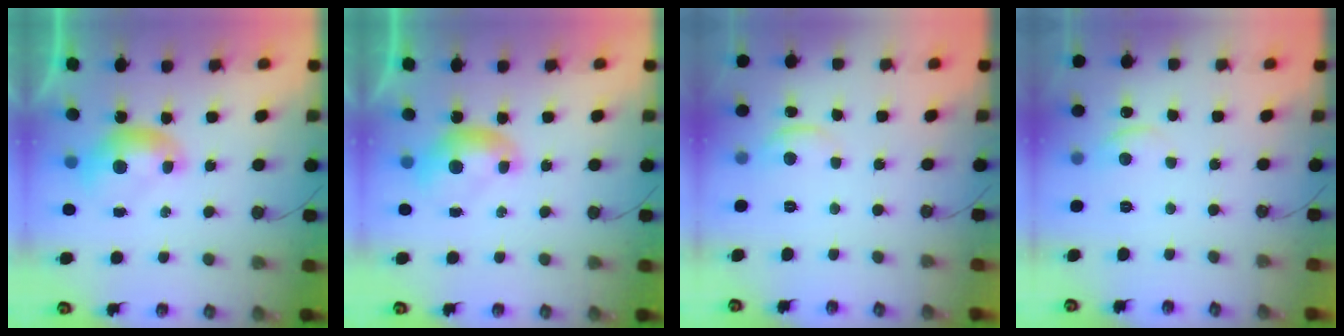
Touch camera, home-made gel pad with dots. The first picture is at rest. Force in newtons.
{"total": 0.0}
{"total": 0.9, "press": 0.8, "slide": 0.3}
{"total": 1.6, "press": 1.5, "slide": 0.6}